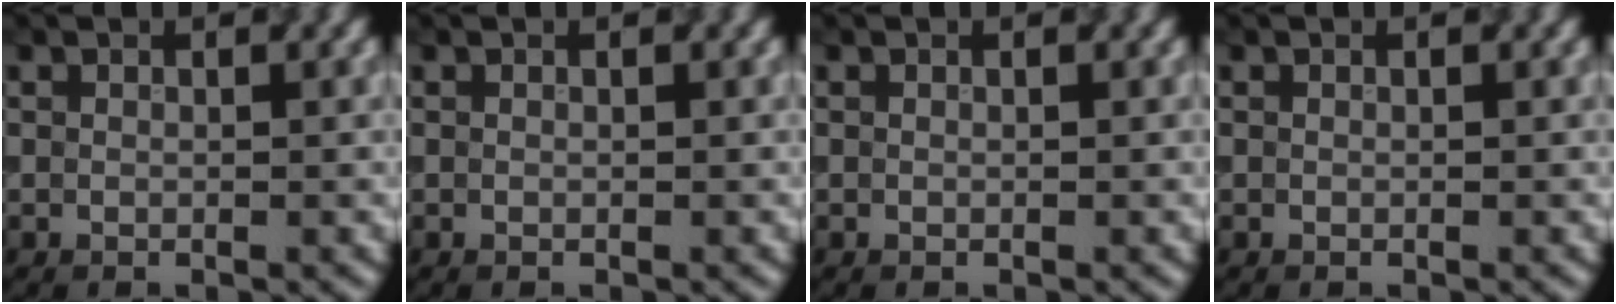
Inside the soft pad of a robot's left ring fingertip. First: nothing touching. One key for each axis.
{"total": 0.0}
{"total": 0.0}
{"total": 0.0}